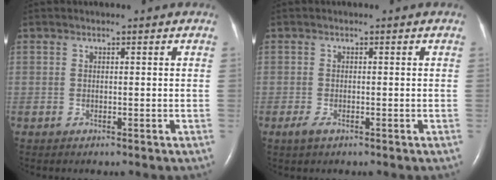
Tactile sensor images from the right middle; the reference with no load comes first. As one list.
[{"total": 1.6, "force": [-1.0, 0.6, 1.2], "torque": [-0.033, -0.003, -0.017]}]